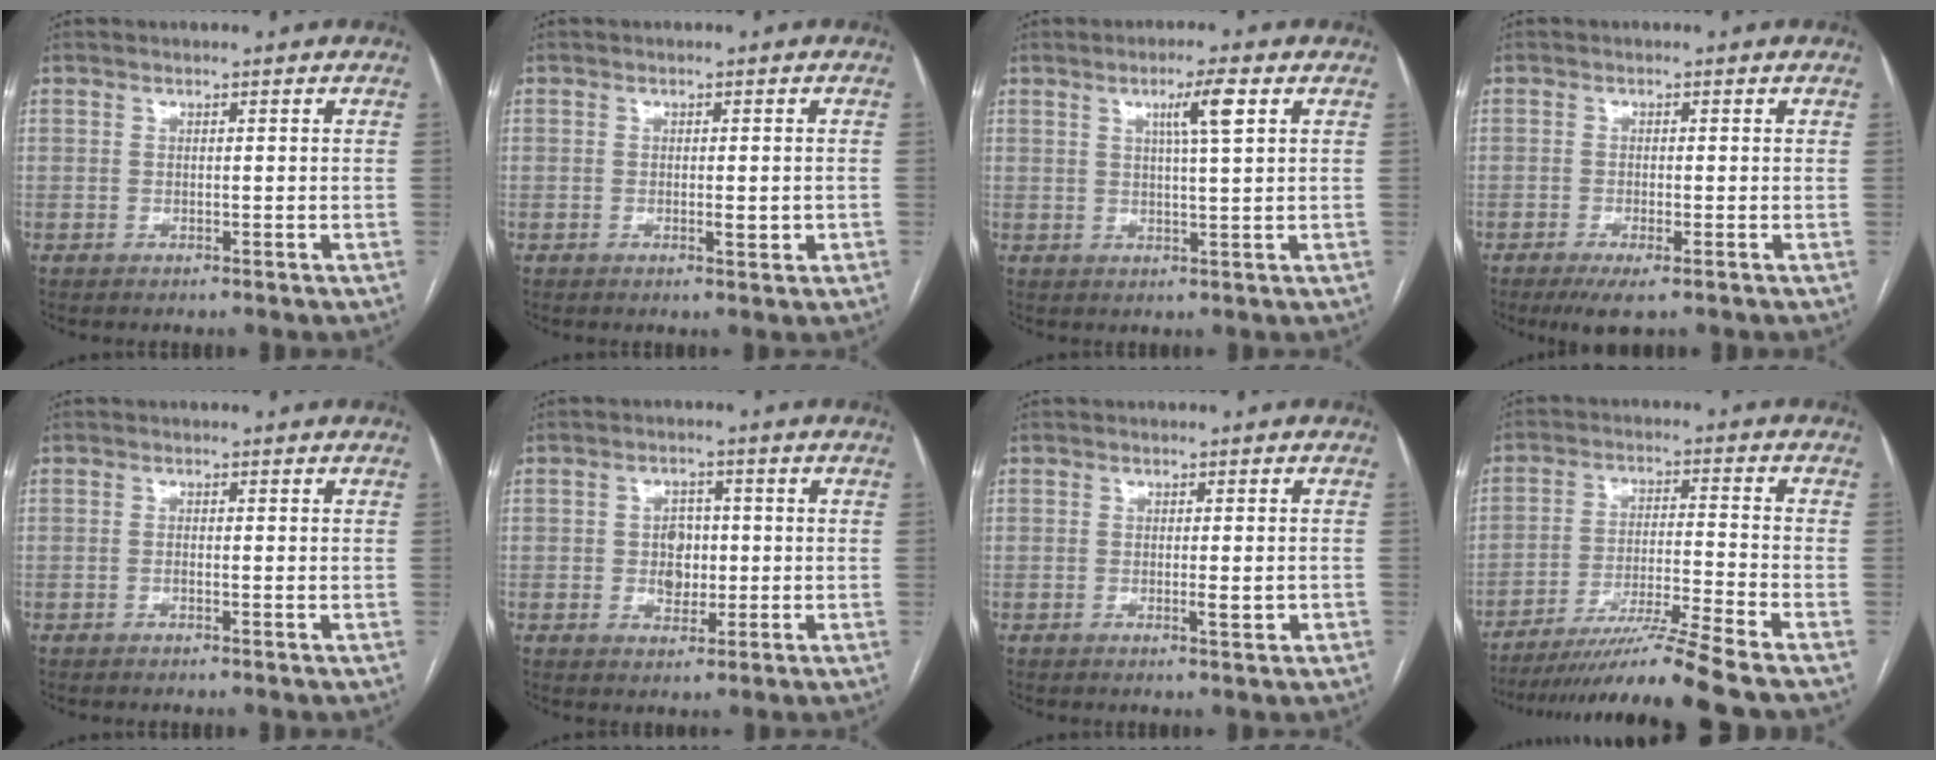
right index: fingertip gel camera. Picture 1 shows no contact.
{"total": 1.9, "force": [-0.3, 0.7, 1.7], "torque": [-0.024, -0.002, 0.001]}
{"total": 4.9, "force": [2.0, -0.3, 4.4], "torque": [-0.074, 0.001, 0.032]}
{"total": 3.7, "force": [-2.1, 0.6, 3.0], "torque": [-0.051, -0.009, -0.034]}
{"total": 0.7, "force": [-0.2, 0.1, 0.7], "torque": [-0.012, 0.001, -0.003]}
{"total": 4.4, "force": [-0.1, 3.3, 2.9], "torque": [-0.044, 0.009, 0.003]}
{"total": 2.4, "force": [-0.6, 0.4, 2.2], "torque": [-0.034, -0.003, -0.009]}
{"total": 13.1, "force": [-11.0, -3.1, 6.4], "torque": [-0.103, -0.022, -0.187]}